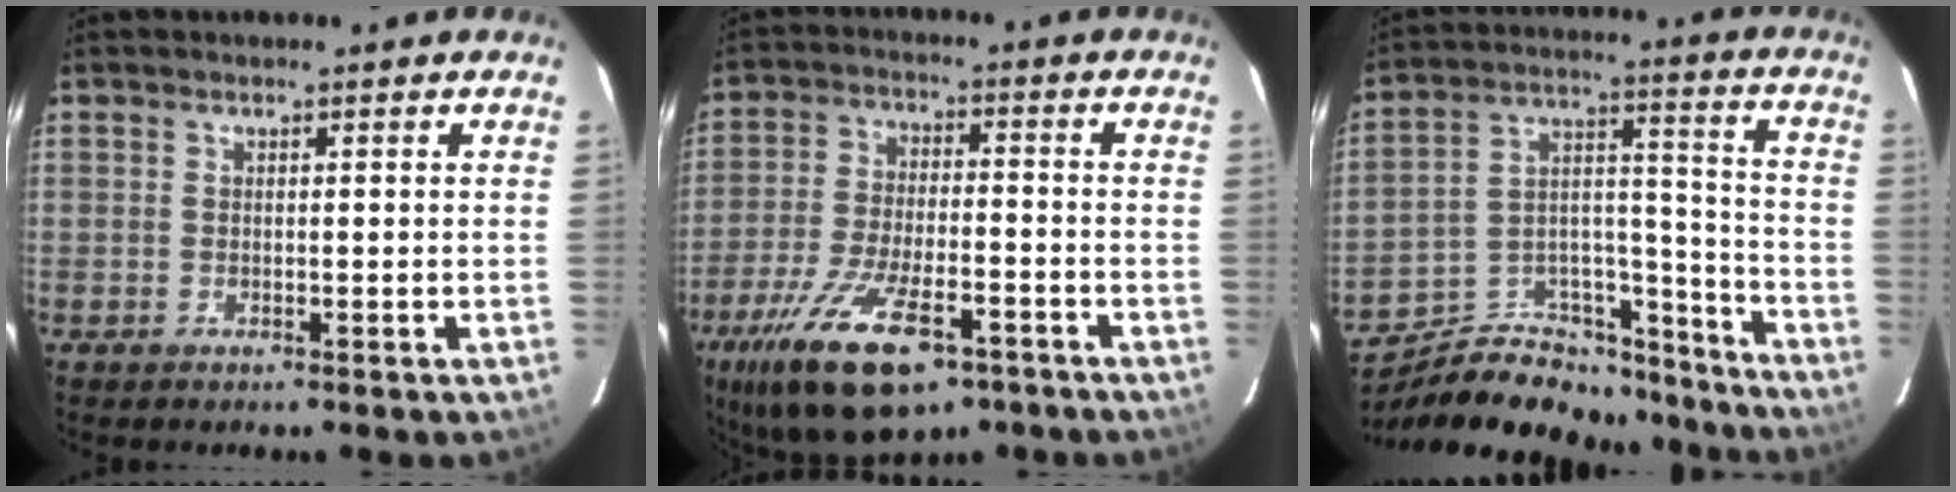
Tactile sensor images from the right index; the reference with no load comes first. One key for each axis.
{"total": 18.2, "fx": -11.2, "fy": 7.0, "fz": 12.5, "tx": -0.258, "ty": -0.044, "tz": -0.187}
{"total": 20.5, "fx": -16.9, "fy": 9.2, "fz": 7.1, "tx": -0.131, "ty": 0.064, "tz": -0.236}